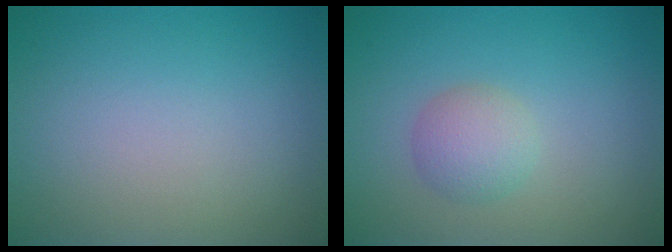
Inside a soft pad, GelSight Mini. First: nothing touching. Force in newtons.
{"total": 2.5, "press": 2.4, "slide": 0.2}